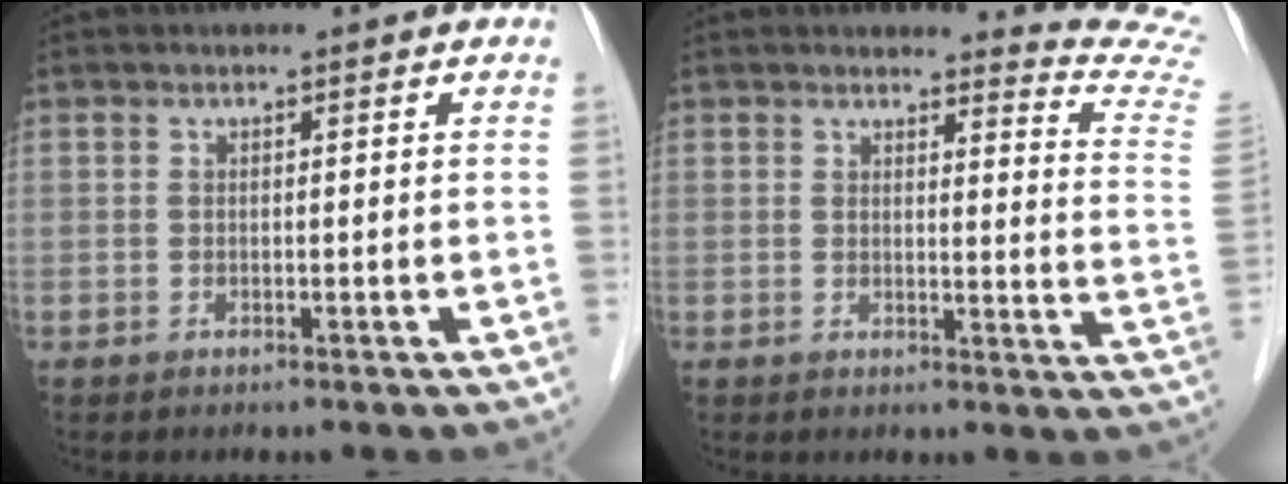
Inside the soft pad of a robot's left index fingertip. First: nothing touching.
{"total": 10.1, "force": [10.0, -1.1, -0.2], "torque": [0.006, -0.132, 0.080]}